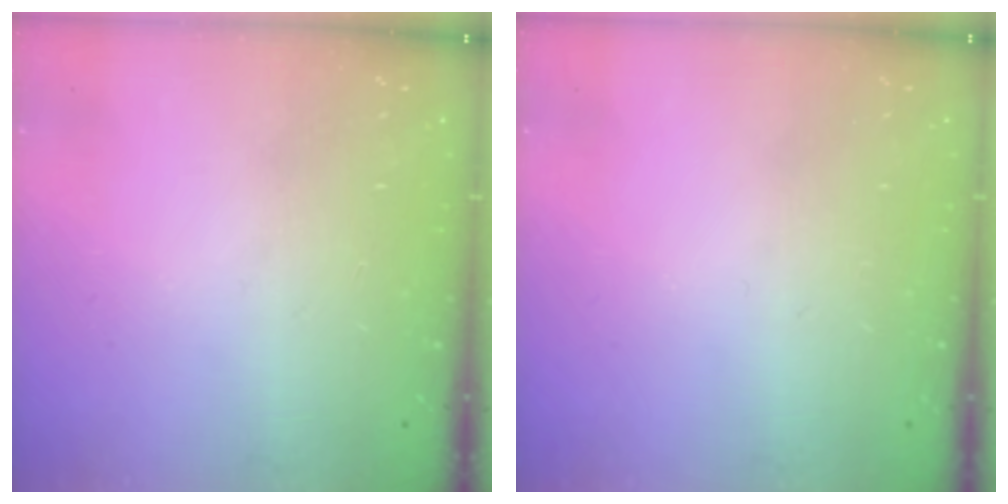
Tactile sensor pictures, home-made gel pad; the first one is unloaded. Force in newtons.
{"total": 0.0}